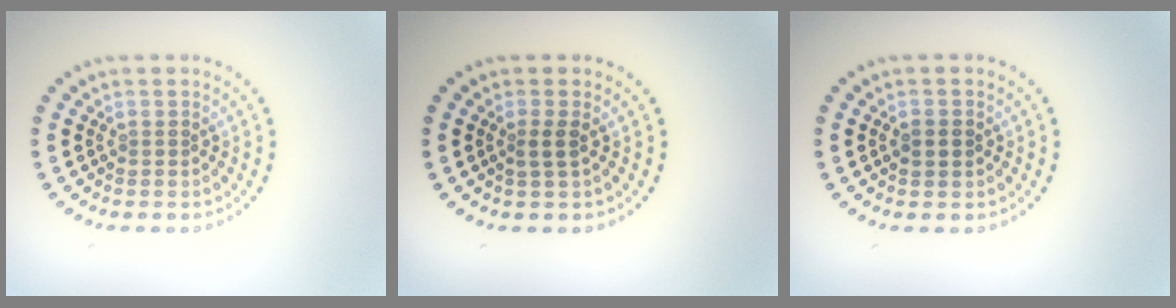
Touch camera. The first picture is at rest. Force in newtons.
{"total": 1.3, "press": 0.9, "slide": 0.9}
{"total": 1.8, "press": 1.8, "slide": 0.1}